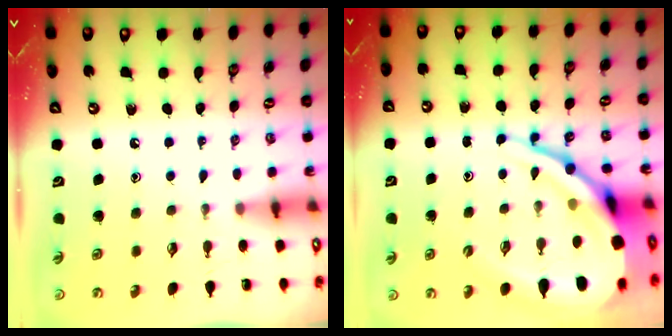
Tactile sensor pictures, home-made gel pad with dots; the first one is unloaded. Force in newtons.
{"total": 19.1, "press": 18.9, "slide": 2.0}